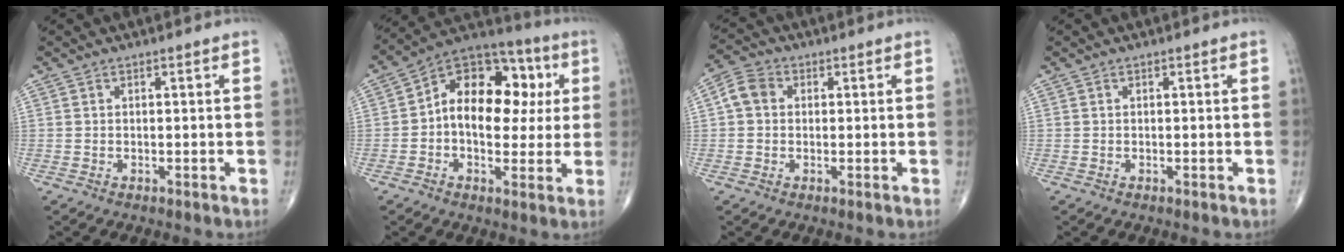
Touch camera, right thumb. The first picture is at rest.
{"total": 17.7, "force": [2.0, 11.4, 13.3], "torque": [-0.152, 0.031, 0.020]}
{"total": 4.6, "force": [0.5, 3.8, 2.6], "torque": [-0.045, 0.014, 0.003]}
{"total": 0.0}